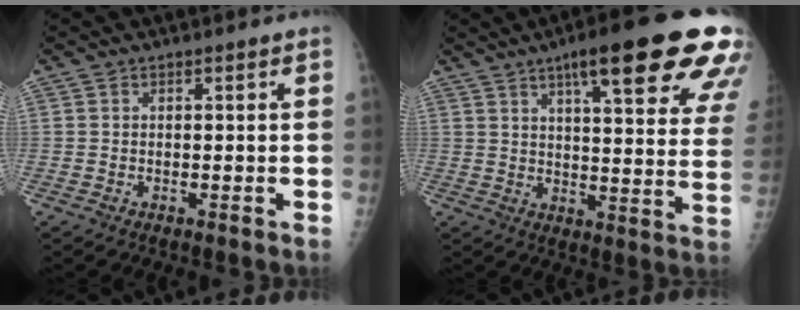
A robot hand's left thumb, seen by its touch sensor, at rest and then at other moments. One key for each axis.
{"total": 23.9, "fx": 14.2, "fy": 4.5, "fz": 18.8, "tx": -0.228, "ty": -0.041, "tz": 0.180}